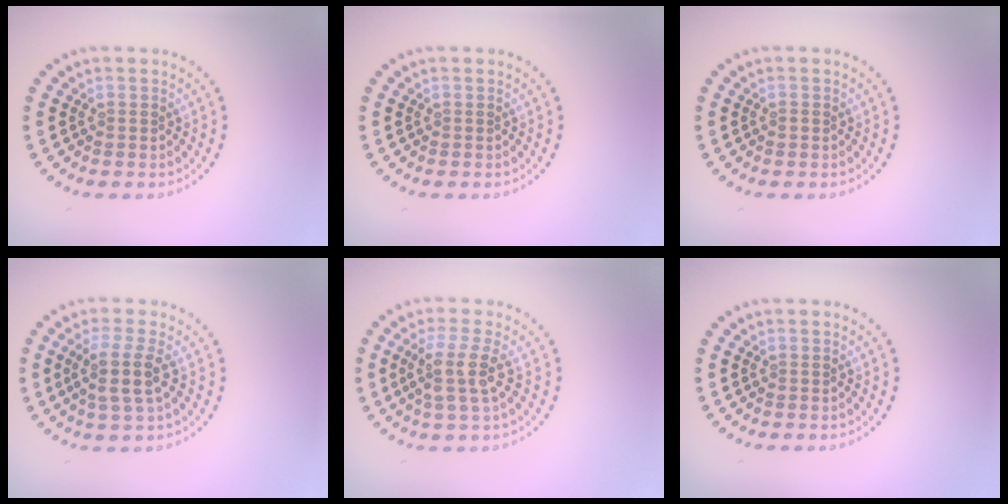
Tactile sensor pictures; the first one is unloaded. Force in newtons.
{"total": 0.0}
{"total": 0.7, "press": 0.7, "slide": 0.1}
{"total": 3.0, "press": 2.6, "slide": 1.5}
{"total": 3.0, "press": 2.3, "slide": 2.0}
{"total": 0.0}